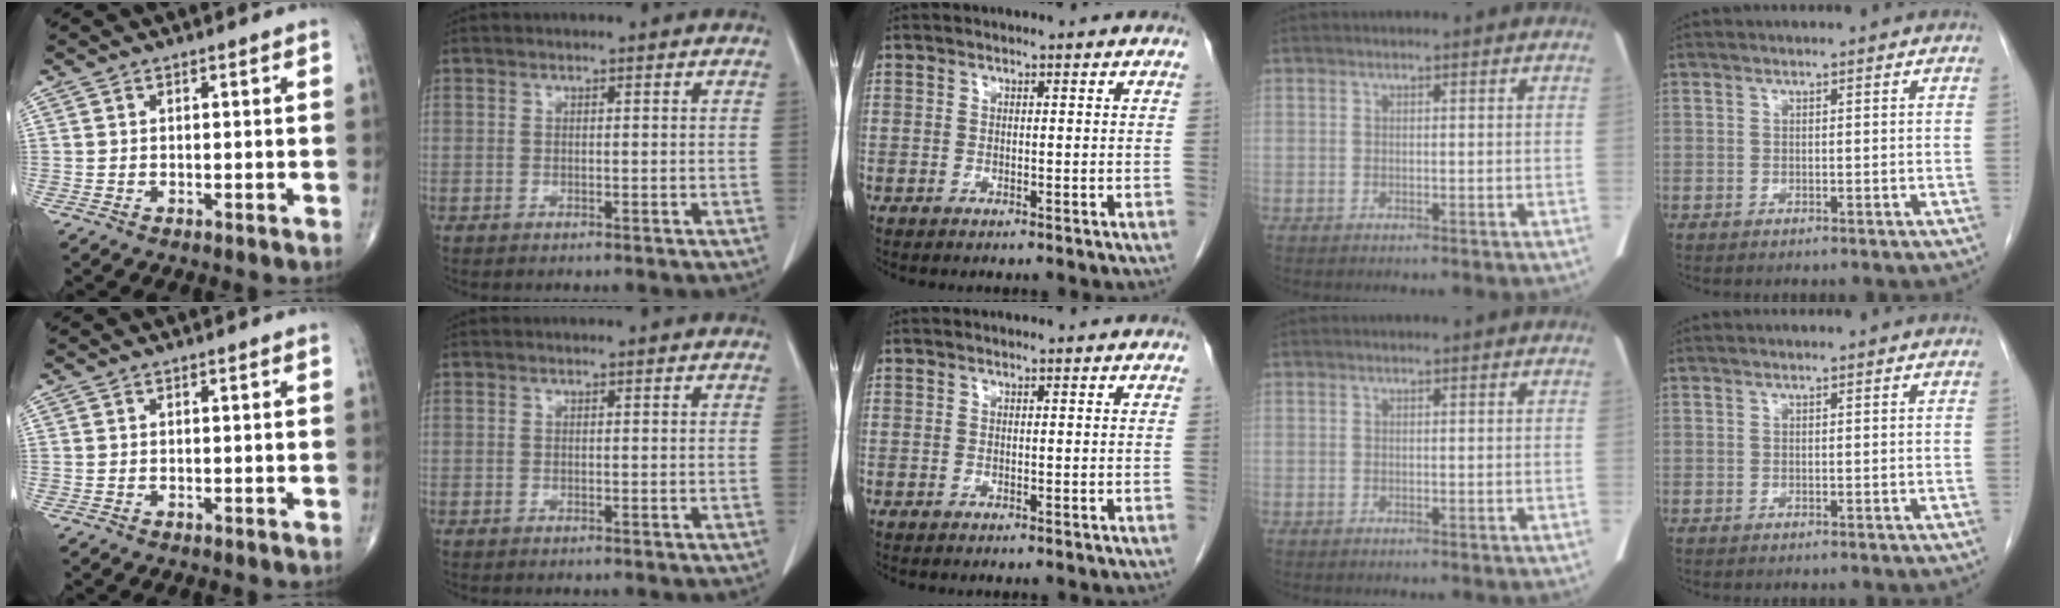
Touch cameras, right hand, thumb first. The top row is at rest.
{}